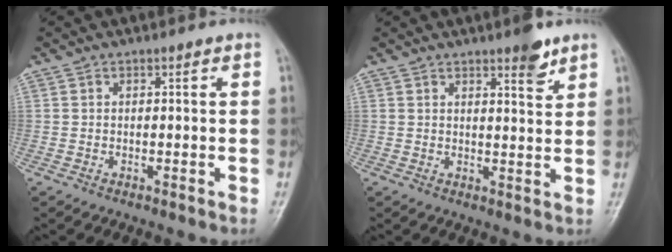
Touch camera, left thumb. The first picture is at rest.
{"total": 4.4, "force": [3.1, 1.0, 2.9], "torque": [-0.031, -0.022, 0.043]}